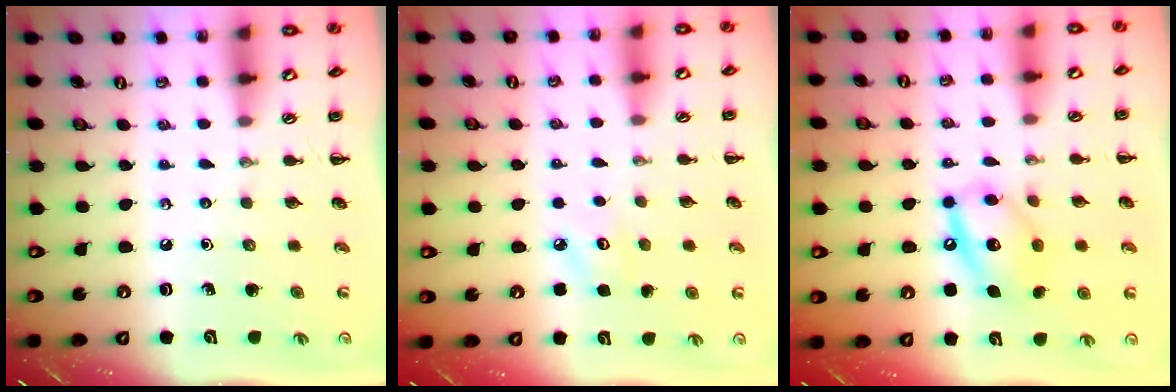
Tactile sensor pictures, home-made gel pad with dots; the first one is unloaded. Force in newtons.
{"total": 3.5, "press": 3.4, "slide": 0.7}
{"total": 13.8, "press": 13.6, "slide": 2.5}